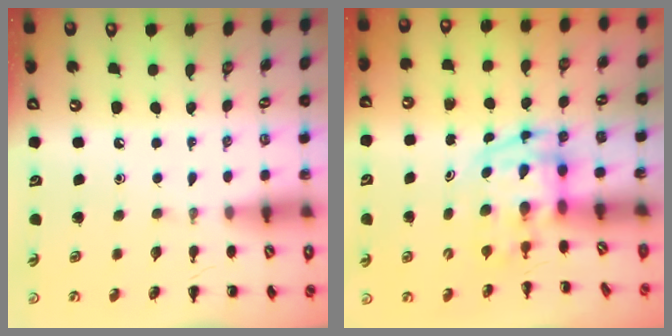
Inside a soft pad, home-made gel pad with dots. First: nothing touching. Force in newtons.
{"total": 4.0, "press": 3.9, "slide": 0.7}